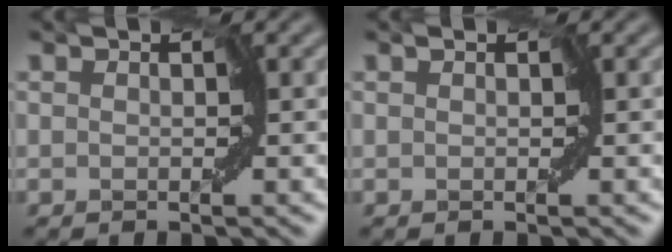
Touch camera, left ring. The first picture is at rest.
{"total": 0.0}